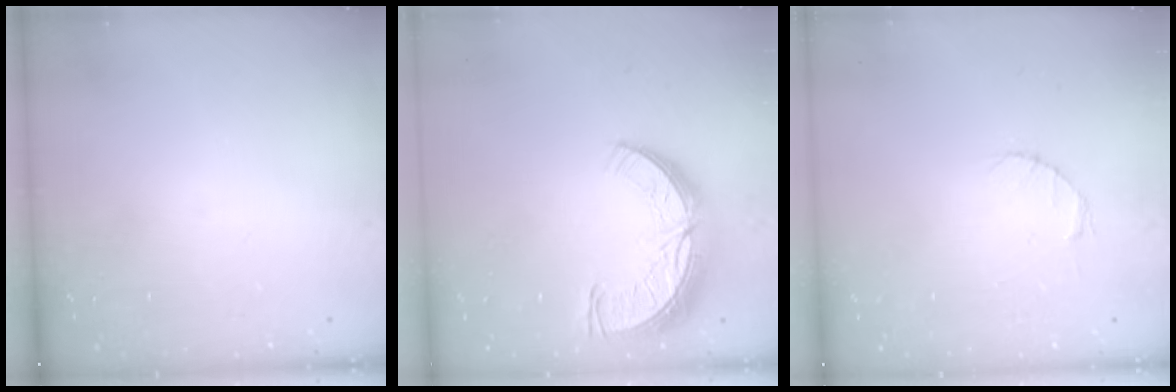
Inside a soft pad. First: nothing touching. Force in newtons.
{"total": 13.4, "press": 13.4, "slide": 1.0}
{"total": 2.7, "press": 2.7, "slide": 0.4}